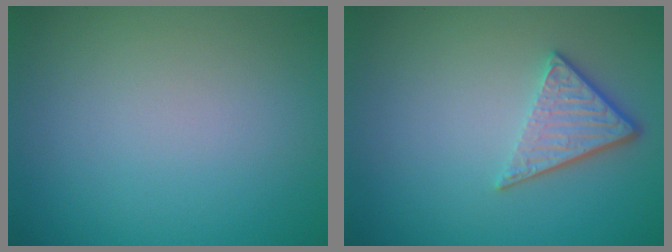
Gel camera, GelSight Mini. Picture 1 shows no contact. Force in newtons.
{"total": 3.7, "press": 2.8, "slide": 2.5}